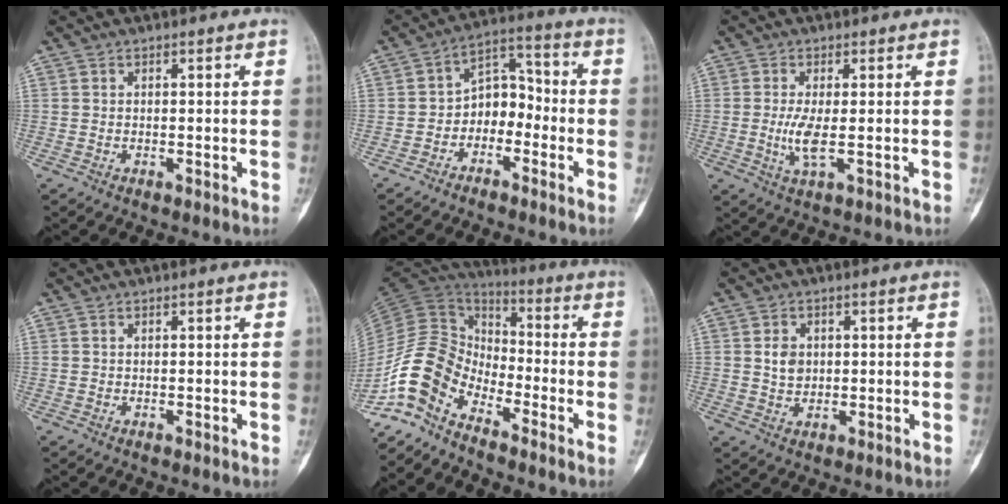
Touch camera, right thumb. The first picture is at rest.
{"total": 7.8, "force": [-2.7, 5.6, 4.6], "torque": [-0.038, 0.047, -0.062]}
{"total": 4.2, "force": [-0.3, 1.0, 4.1], "torque": [-0.099, -0.012, -0.007]}
{"total": 0.0}
{"total": 12.5, "force": [-8.3, 7.0, 6.3], "torque": [-0.119, 0.085, -0.178]}
{"total": 3.7, "force": [0.7, 3.0, 2.1], "torque": [-0.017, -0.002, 0.013]}